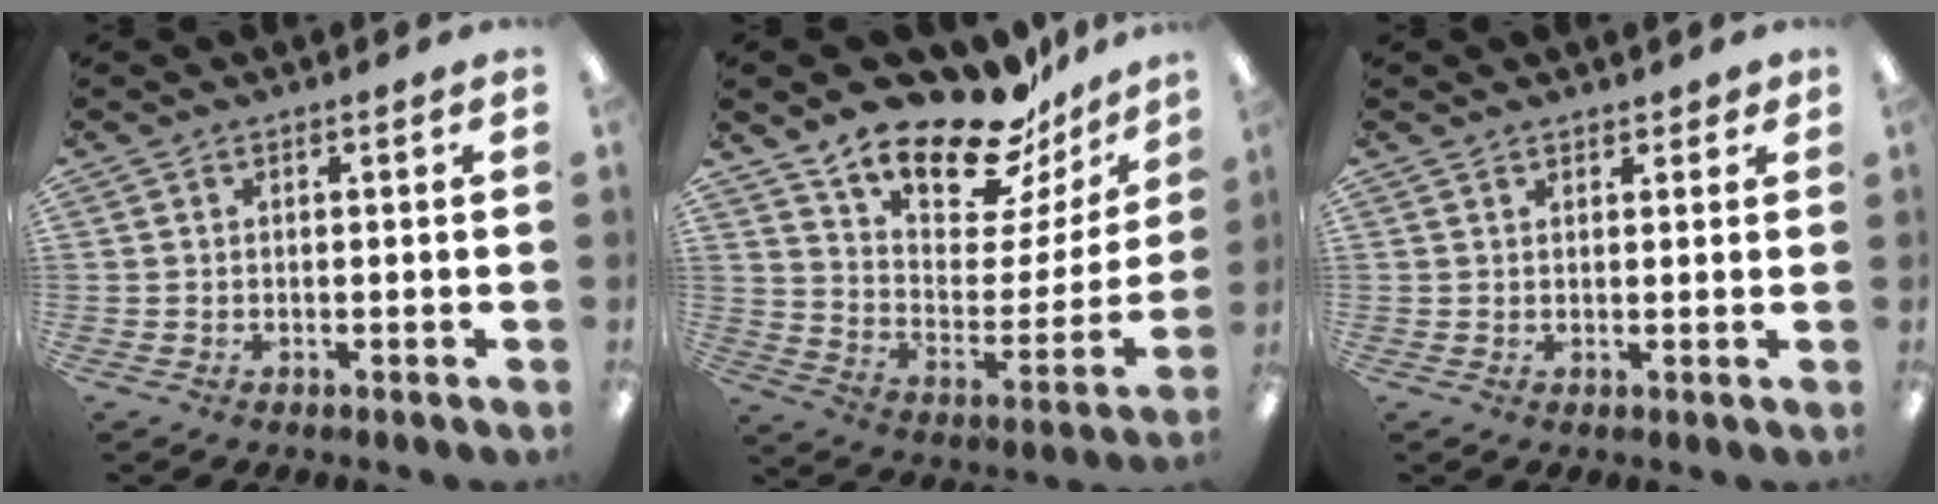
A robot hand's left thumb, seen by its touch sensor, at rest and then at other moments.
{"total": 19.6, "force": [16.3, 7.1, 8.3], "torque": [-0.137, -0.127, 0.281]}
{"total": 1.8, "force": [1.5, 0.8, 0.3], "torque": [0.002, -0.003, 0.028]}